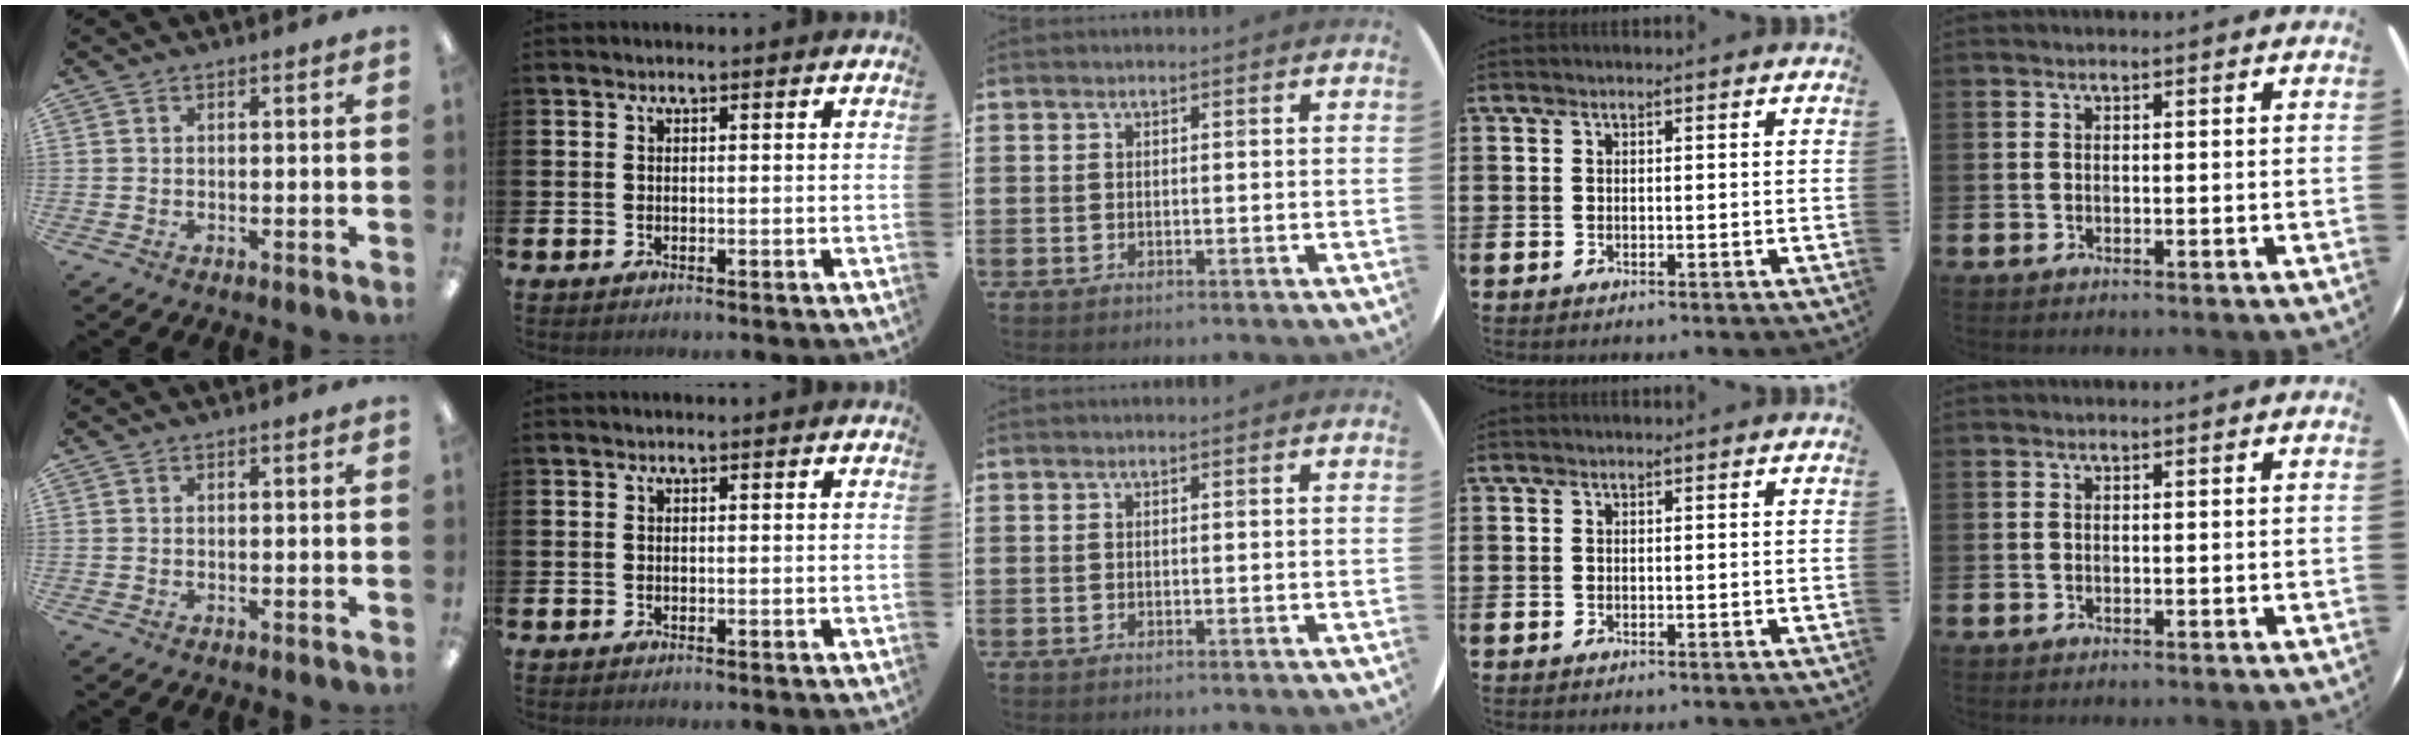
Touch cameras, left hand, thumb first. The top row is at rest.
{}